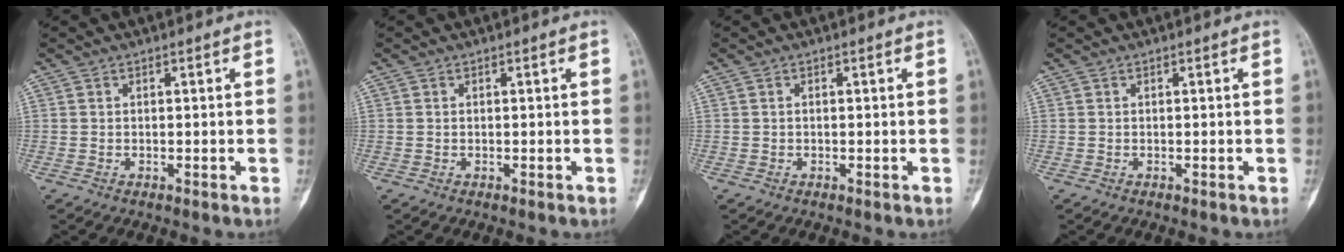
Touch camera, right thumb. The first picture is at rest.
{"total": 0.0}
{"total": 0.0}
{"total": 0.0}